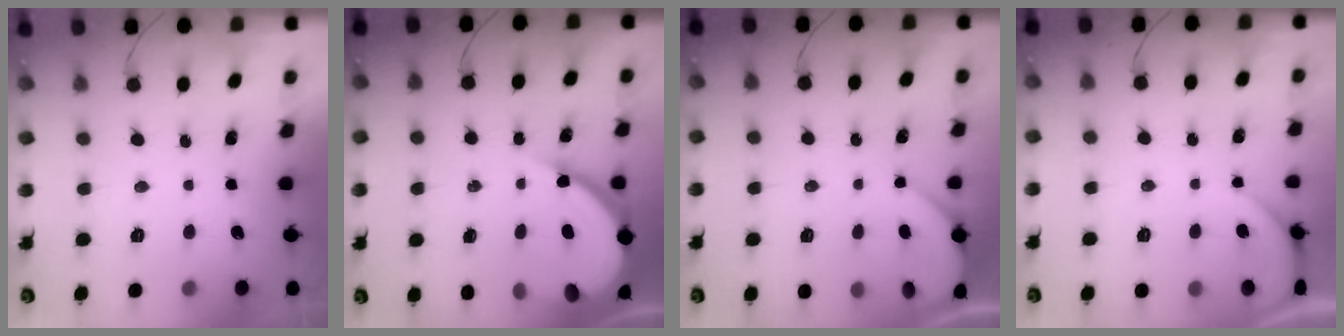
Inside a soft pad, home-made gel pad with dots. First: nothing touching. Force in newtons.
{"total": 14.3, "press": 14.3, "slide": 1.3}
{"total": 1.8, "press": 1.8, "slide": 0.3}
{"total": 2.8, "press": 2.8, "slide": 0.5}